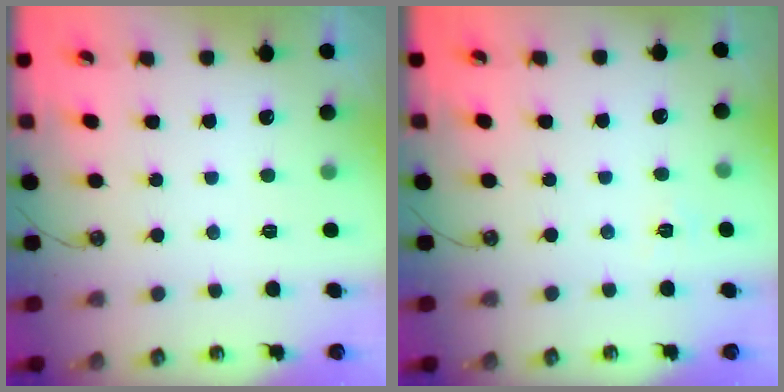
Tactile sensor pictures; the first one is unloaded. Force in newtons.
{"total": 2.3, "press": 2.3, "slide": 0.3}